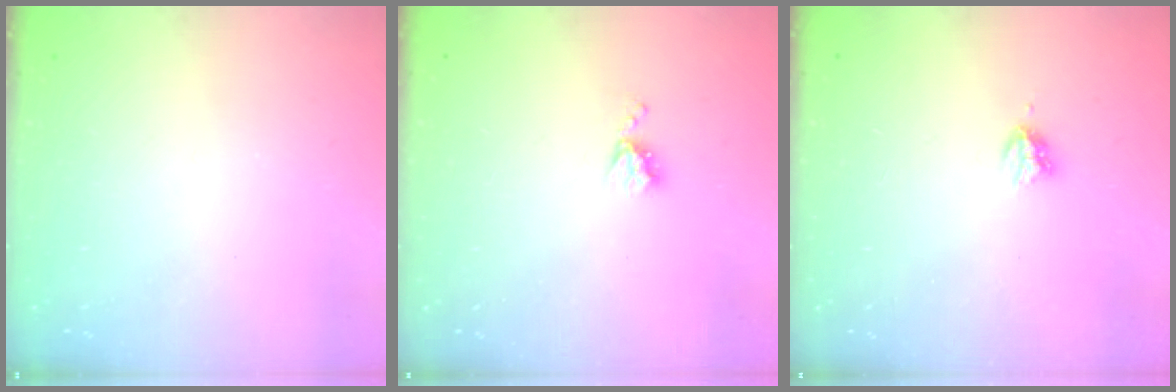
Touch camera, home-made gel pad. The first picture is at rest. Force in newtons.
{"total": 5.2, "press": 5.2, "slide": 0.5}
{"total": 2.9, "press": 2.9, "slide": 0.5}